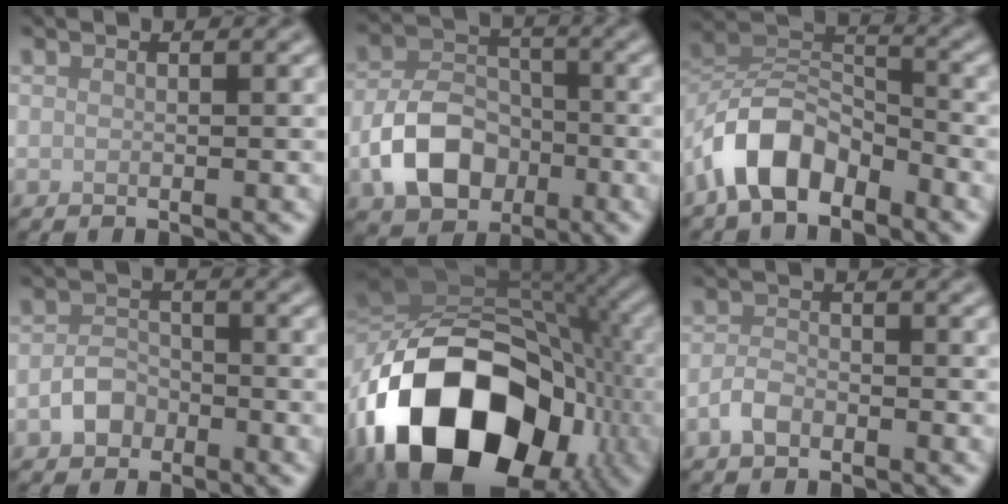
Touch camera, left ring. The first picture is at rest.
{"total": 6.7, "force": [-2.5, 4.8, 4.0], "torque": [-0.072, 0.000, -0.052]}
{"total": 6.7, "force": [-4.3, 3.6, 3.7], "torque": [-0.060, 0.008, -0.089]}
{"total": 2.6, "force": [-1.4, 1.9, 1.1], "torque": [-0.016, 0.006, -0.031]}
{"total": 18.9, "force": [-7.7, 12.7, 11.8], "torque": [-0.223, -0.022, -0.132]}
{"total": 1.9, "force": [-1.2, 1.0, 1.0], "torque": [-0.020, 0.003, -0.027]}